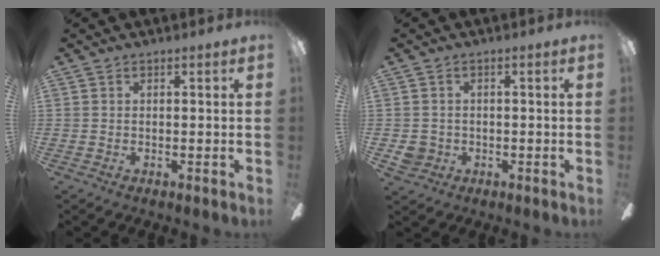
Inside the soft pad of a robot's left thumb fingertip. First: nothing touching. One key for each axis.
{"total": 3.3, "fx": -0.6, "fy": 3.1, "fz": 0.9, "tx": -0.019, "ty": 0.008, "tz": -0.009}